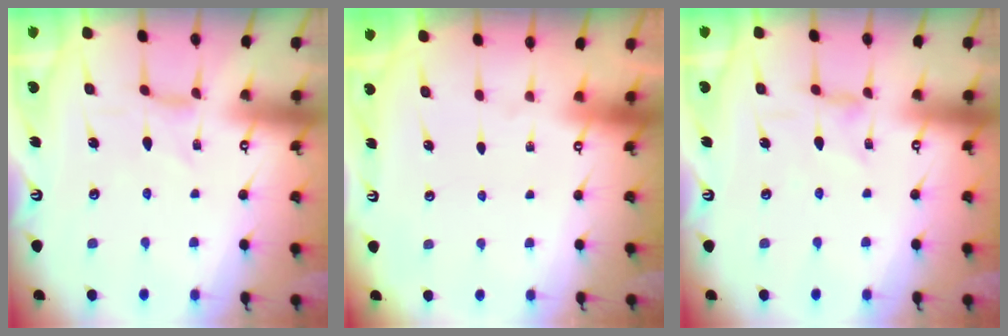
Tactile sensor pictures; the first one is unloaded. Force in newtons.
{"total": 0.0}
{"total": 1.7, "press": 1.6, "slide": 0.4}